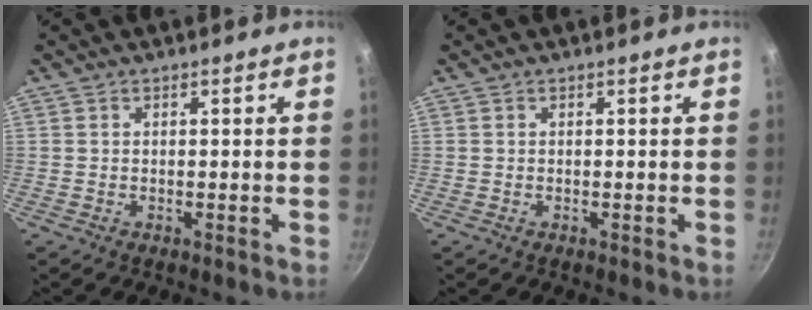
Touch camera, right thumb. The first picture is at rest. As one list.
[{"total": 0.0}]